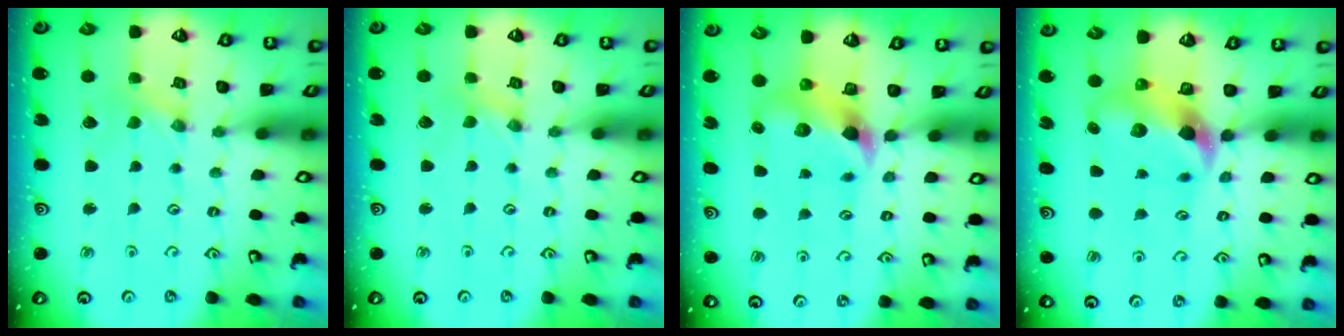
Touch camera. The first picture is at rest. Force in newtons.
{"total": 0.0}
{"total": 8.0, "press": 7.9, "slide": 1.1}
{"total": 9.5, "press": 9.4, "slide": 1.7}